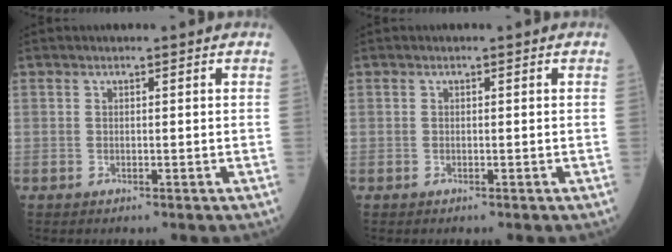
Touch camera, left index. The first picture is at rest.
{"total": 0.0}